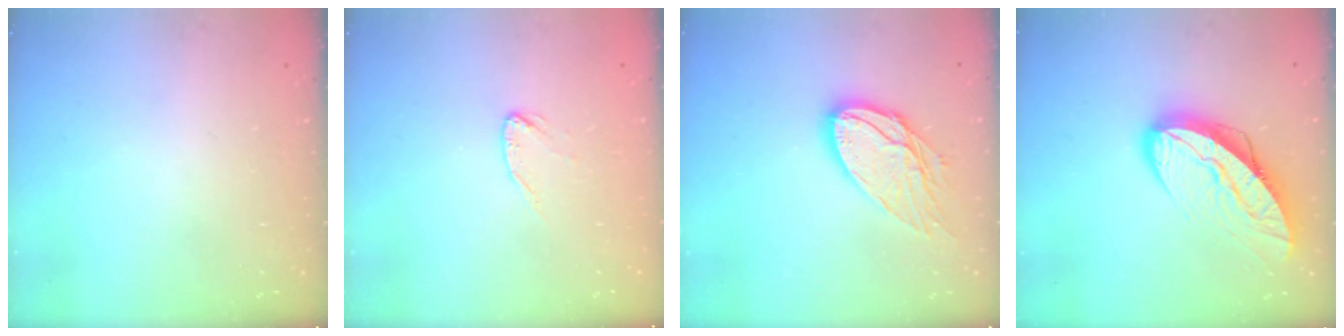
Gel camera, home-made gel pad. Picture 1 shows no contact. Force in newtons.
{"total": 3.6, "press": 3.6, "slide": 0.4}
{"total": 14.2, "press": 14.1, "slide": 1.1}
{"total": 14.8, "press": 14.8, "slide": 1.3}